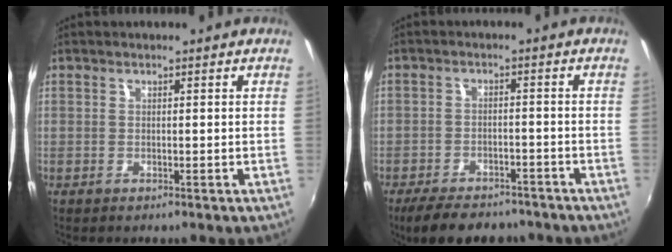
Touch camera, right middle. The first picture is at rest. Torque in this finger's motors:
{"motor_torque": [0.92, -1.22, 0.18, 0.08]}